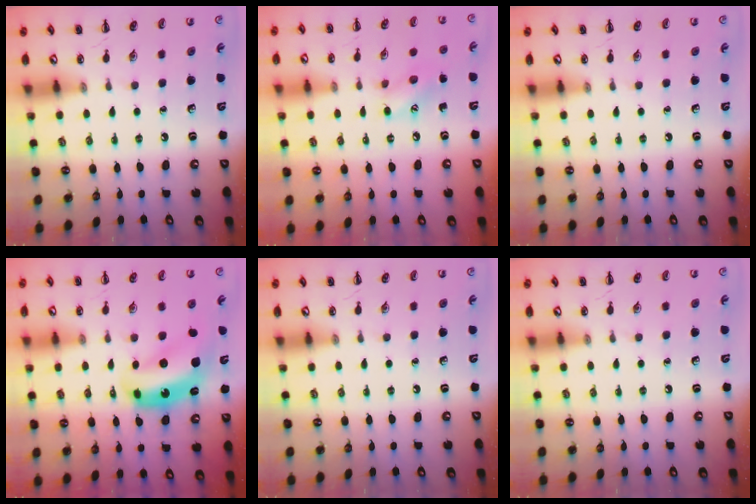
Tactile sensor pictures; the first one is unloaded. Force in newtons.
{"total": 7.4, "press": 7.3, "slide": 0.6}
{"total": 0.0}
{"total": 8.2, "press": 7.9, "slide": 2.2}
{"total": 0.0}
{"total": 0.0}